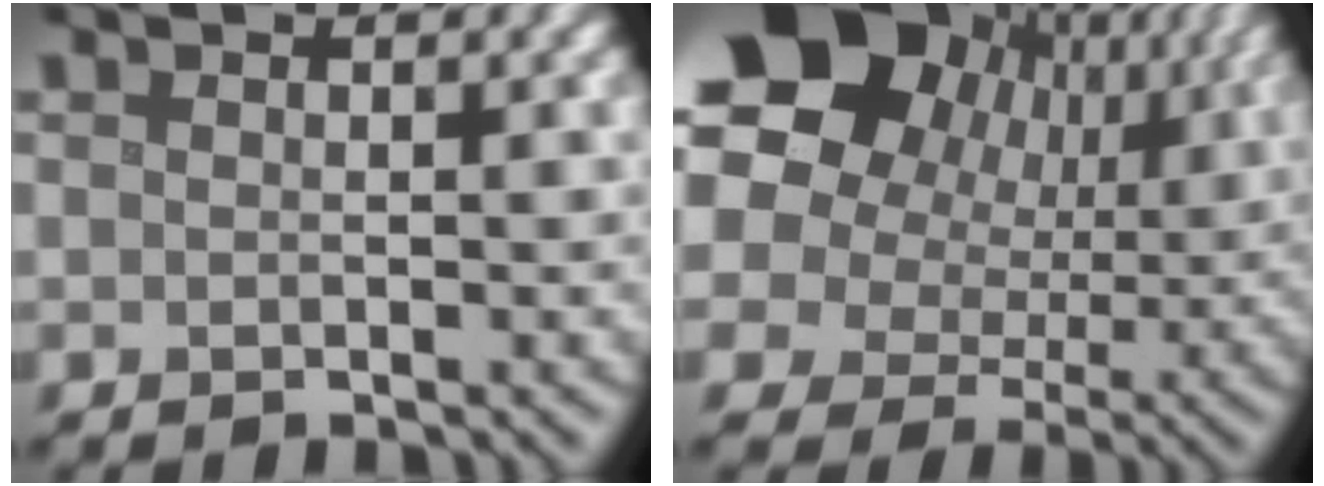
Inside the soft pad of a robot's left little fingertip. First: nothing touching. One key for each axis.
{"total": 22.0, "fx": 7.5, "fy": 17.5, "fz": 10.9, "tx": -0.225, "ty": 0.046, "tz": 0.078}